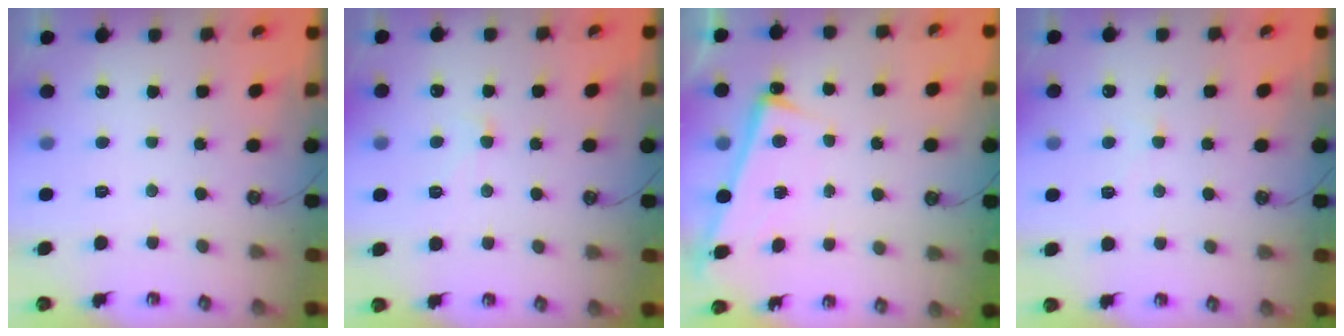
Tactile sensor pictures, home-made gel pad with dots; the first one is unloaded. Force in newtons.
{"total": 0.9, "press": 0.8, "slide": 0.4}
{"total": 4.4, "press": 4.4, "slide": 0.5}
{"total": 0.0}